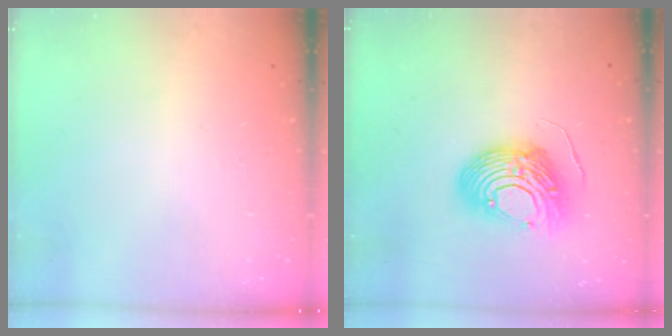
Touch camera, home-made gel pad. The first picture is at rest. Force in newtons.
{"total": 12.6, "press": 12.6, "slide": 1.4}